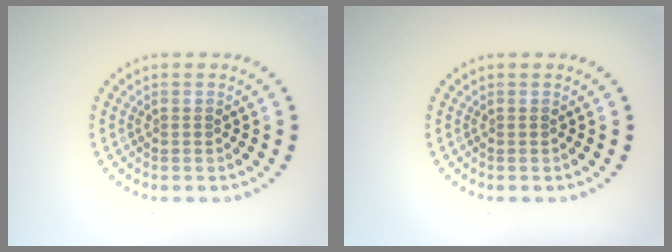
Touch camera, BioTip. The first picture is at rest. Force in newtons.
{"total": 0.0}